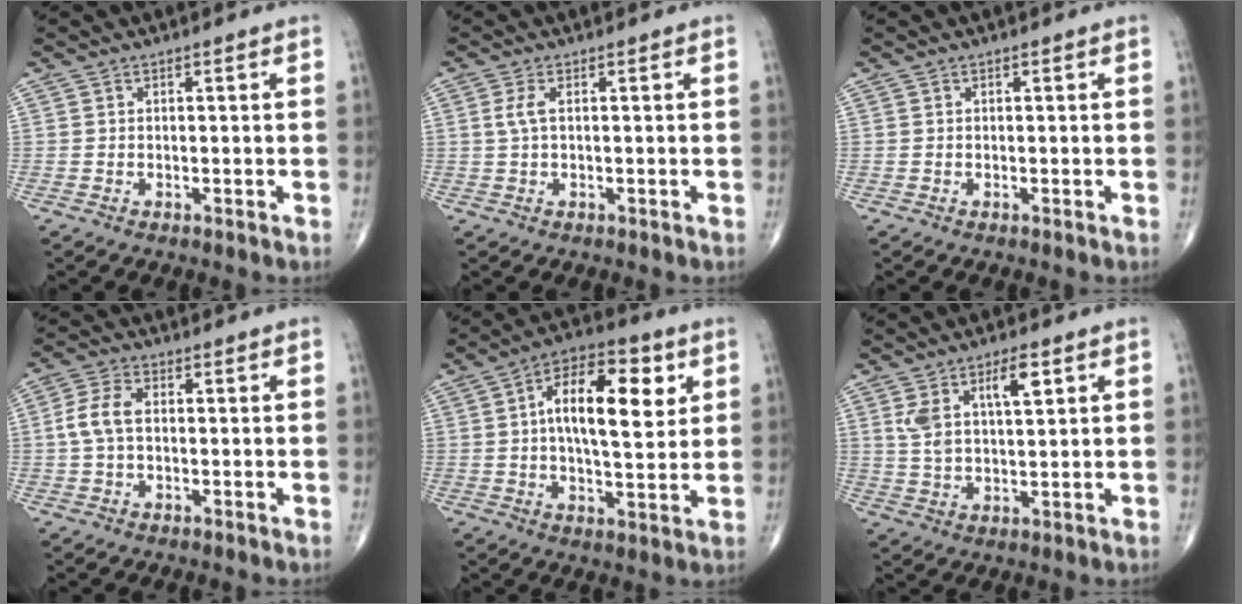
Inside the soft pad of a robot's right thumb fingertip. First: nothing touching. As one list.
[{"total": 2.3, "force": [0.4, 0.8, 2.1], "torque": [-0.058, 0.007, 0.009]}, {"total": 0.0}, {"total": 5.5, "force": [0.1, 3.2, 4.5], "torque": [-0.104, 0.015, -0.004]}, {"total": 16.1, "force": [4.0, 7.1, 13.8], "torque": [-0.199, 0.001, 0.056]}, {"total": 8.2, "force": [3.5, 3.3, 6.6], "torque": [-0.118, -0.008, 0.069]}]